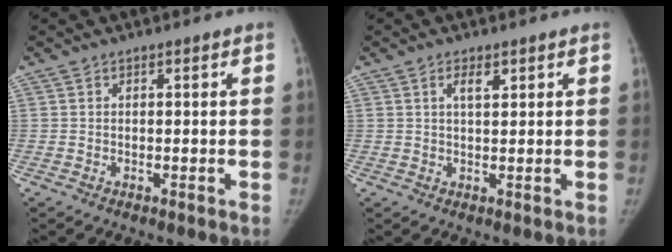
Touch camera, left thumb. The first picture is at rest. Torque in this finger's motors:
{"motor_torque": [-0.19, -0.26, 0.60, -0.21, -0.04]}